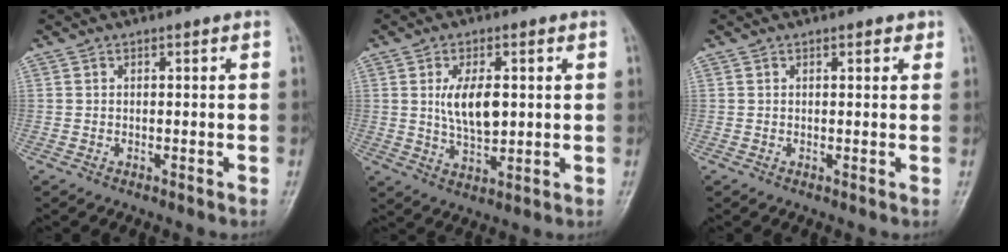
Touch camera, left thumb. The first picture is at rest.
{"total": 8.2, "force": [1.3, 4.1, 6.9], "torque": [-0.116, -0.012, 0.027]}
{"total": 1.4, "force": [0.9, 0.7, 0.9], "torque": [-0.004, -0.002, 0.007]}